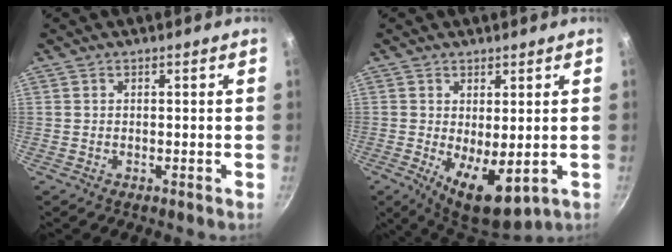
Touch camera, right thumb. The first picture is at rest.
{"total": 10.0, "force": [-2.2, 4.2, 8.8], "torque": [-0.125, -0.017, -0.013]}